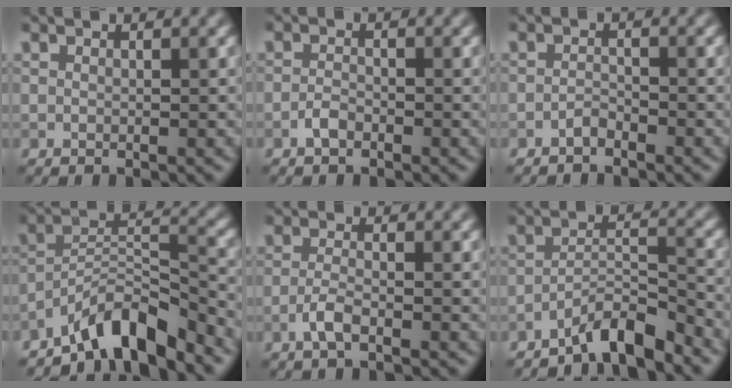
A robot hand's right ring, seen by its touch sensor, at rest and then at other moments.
{"total": 1.2, "force": [-0.9, 0.5, 0.7], "torque": [-0.016, 0.003, -0.020]}
{"total": 1.0, "force": [-0.9, 0.3, 0.4], "torque": [-0.007, 0.003, -0.019]}
{"total": 7.0, "force": [-5.8, 1.4, 3.5], "torque": [-0.051, 0.008, -0.109]}
{"total": 2.0, "force": [-1.1, 0.6, 1.5], "torque": [-0.033, 0.003, -0.027]}
{"total": 4.7, "force": [-4.0, 0.7, 2.4], "torque": [-0.036, 0.008, -0.078]}